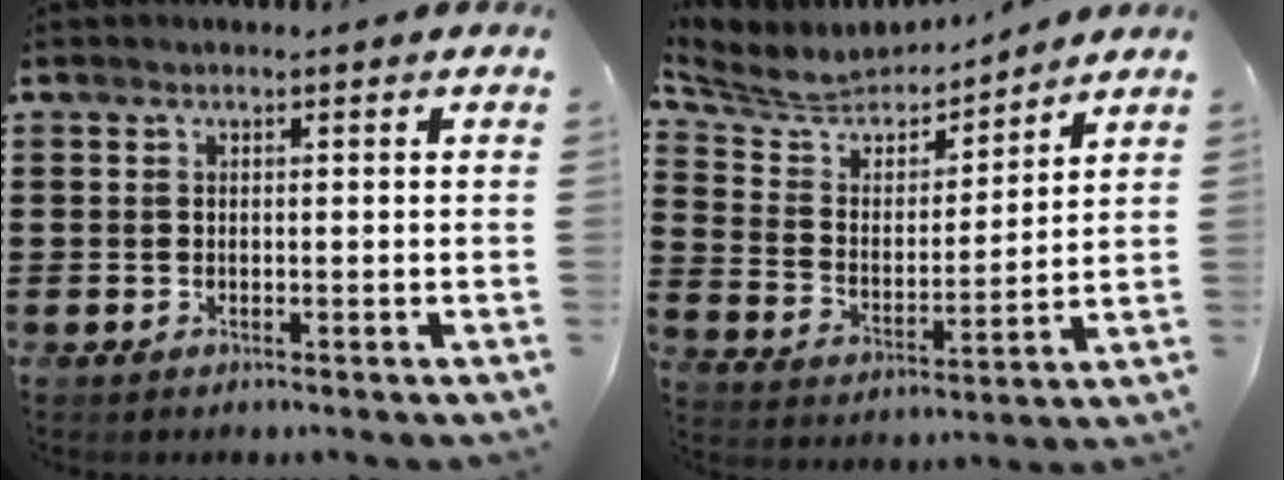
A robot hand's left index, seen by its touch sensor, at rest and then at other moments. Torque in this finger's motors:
{"motor_torque": [0.45, 0.42, 0.14, 0.08]}